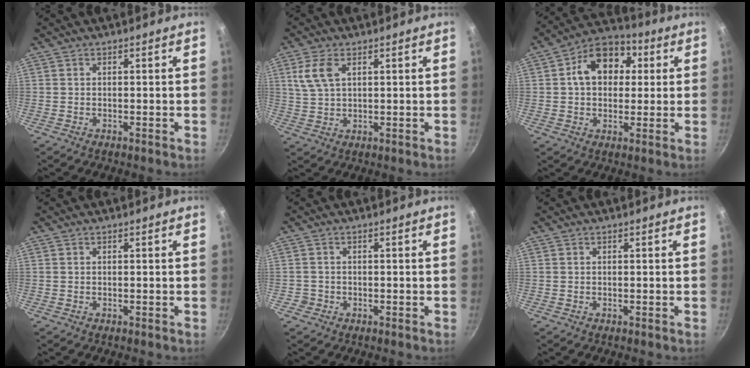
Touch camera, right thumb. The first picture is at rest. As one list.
[{"total": 5.9, "force": [2.3, 3.2, 4.4], "torque": [-0.090, -0.001, 0.049]}, {"total": 13.1, "force": [2.8, 9.7, 8.2], "torque": [-0.088, 0.019, 0.026]}, {"total": 0.0}, {"total": 1.4, "force": [-0.6, 1.3, 0.2], "torque": [0.002, 0.008, -0.007]}, {"total": 0.0}]